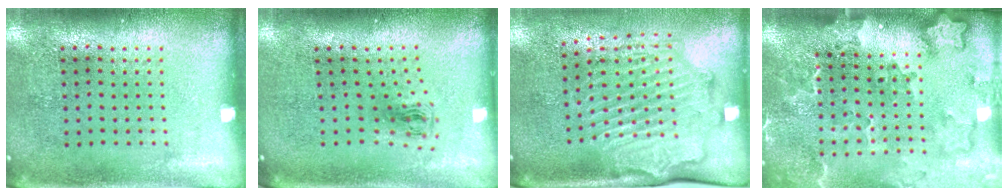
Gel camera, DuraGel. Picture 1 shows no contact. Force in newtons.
{"total": 0.8, "press": 0.4, "slide": 0.7}
{"total": 2.2, "press": 2.1, "slide": 0.1}
{"total": 3.0, "press": 2.3, "slide": 1.9}